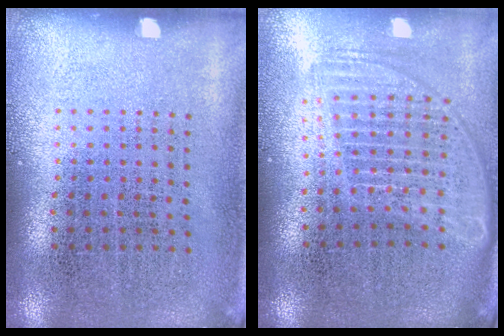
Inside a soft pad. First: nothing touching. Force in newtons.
{"total": 1.8, "press": 1.5, "slide": 0.9}